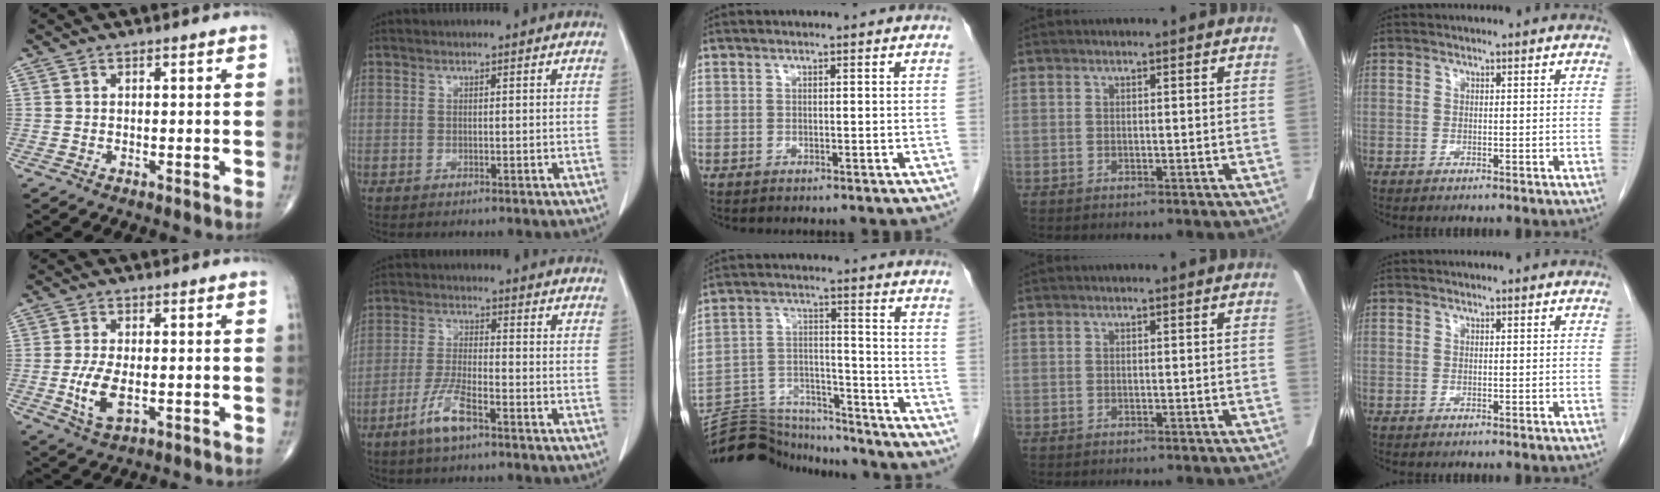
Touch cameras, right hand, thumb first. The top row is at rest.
{"thumb": {"total": 6.5, "force": [-1.1, 3.1, 5.6], "torque": [-0.115, -0.006, -0.015]}, "index": {"total": 6.4, "force": [-4.0, 1.1, 4.8], "torque": [-0.103, -0.006, -0.078]}, "middle": {"total": 14.5, "force": [-14.2, 2.4, 1.2], "torque": [-0.024, 0.037, -0.228]}}